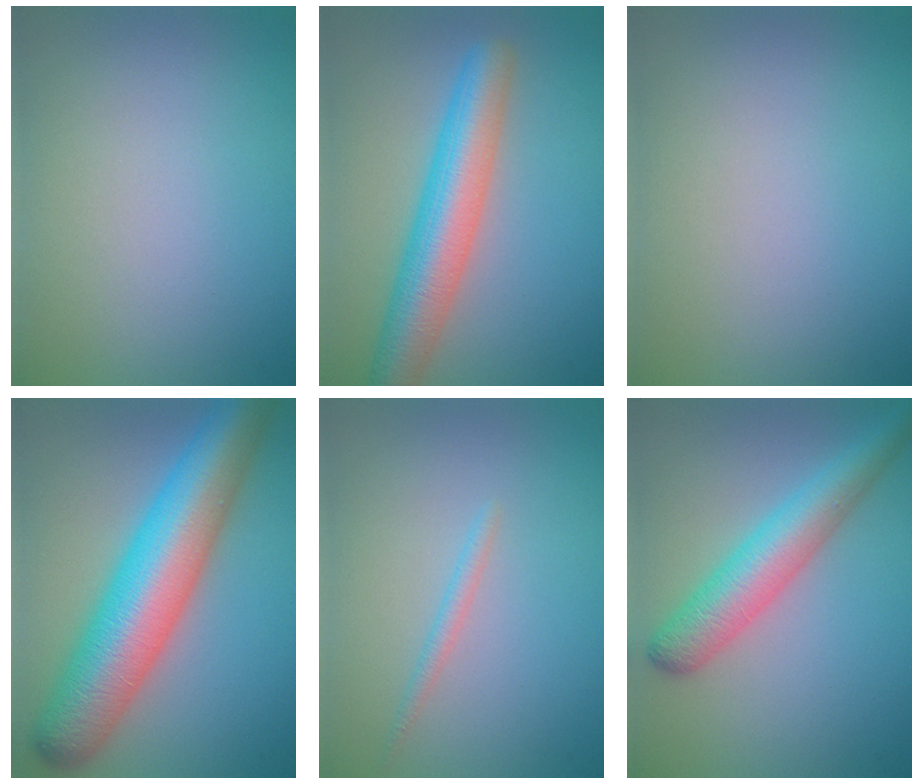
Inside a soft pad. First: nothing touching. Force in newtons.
{"total": 7.1, "press": 7.1, "slide": 0.2}
{"total": 0.0}
{"total": 11.9, "press": 11.9, "slide": 0.2}
{"total": 1.1, "press": 1.1, "slide": 0.0}
{"total": 5.6, "press": 5.6, "slide": 0.1}